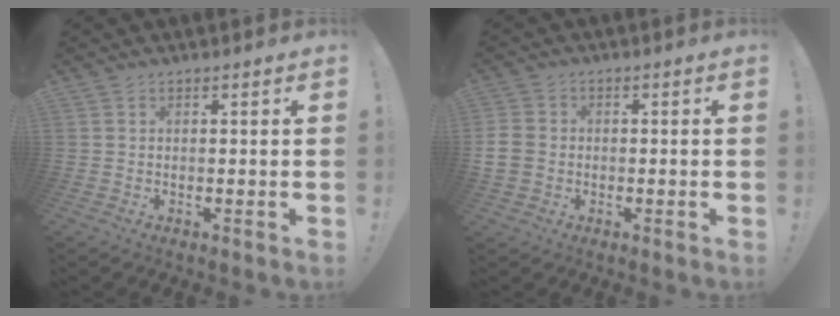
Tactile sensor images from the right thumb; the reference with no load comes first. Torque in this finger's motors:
{"motor_torque": [-0.05, 0.10, 0.14, -0.01, 0.14]}